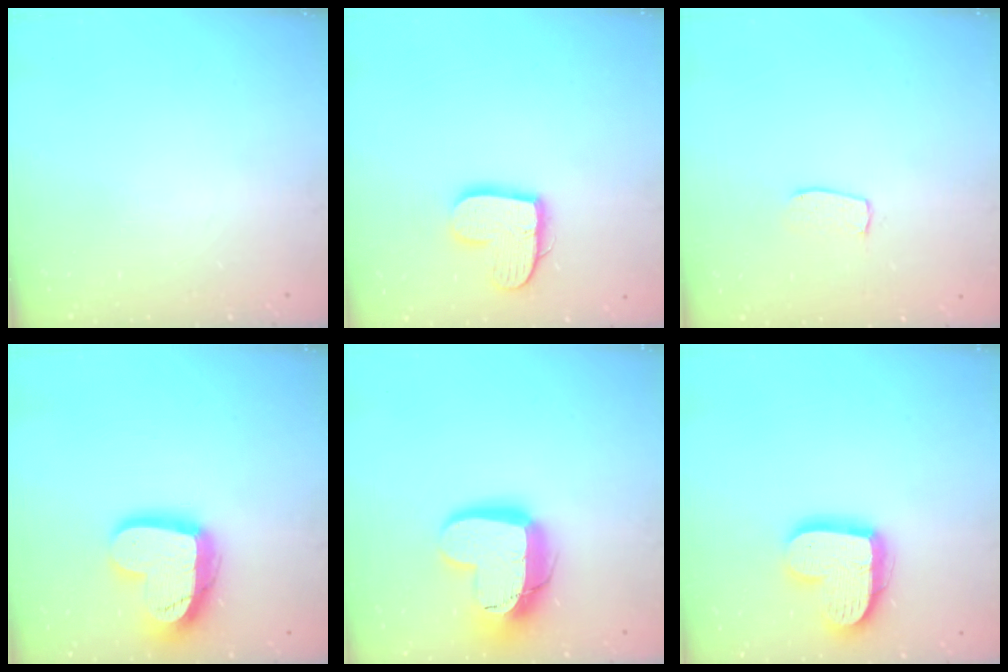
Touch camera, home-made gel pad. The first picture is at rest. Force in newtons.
{"total": 12.6, "press": 12.6, "slide": 0.8}
{"total": 3.9, "press": 3.9, "slide": 0.3}
{"total": 18.3, "press": 18.2, "slide": 1.6}
{"total": 18.9, "press": 18.8, "slide": 1.5}
{"total": 16.2, "press": 16.2, "slide": 1.1}